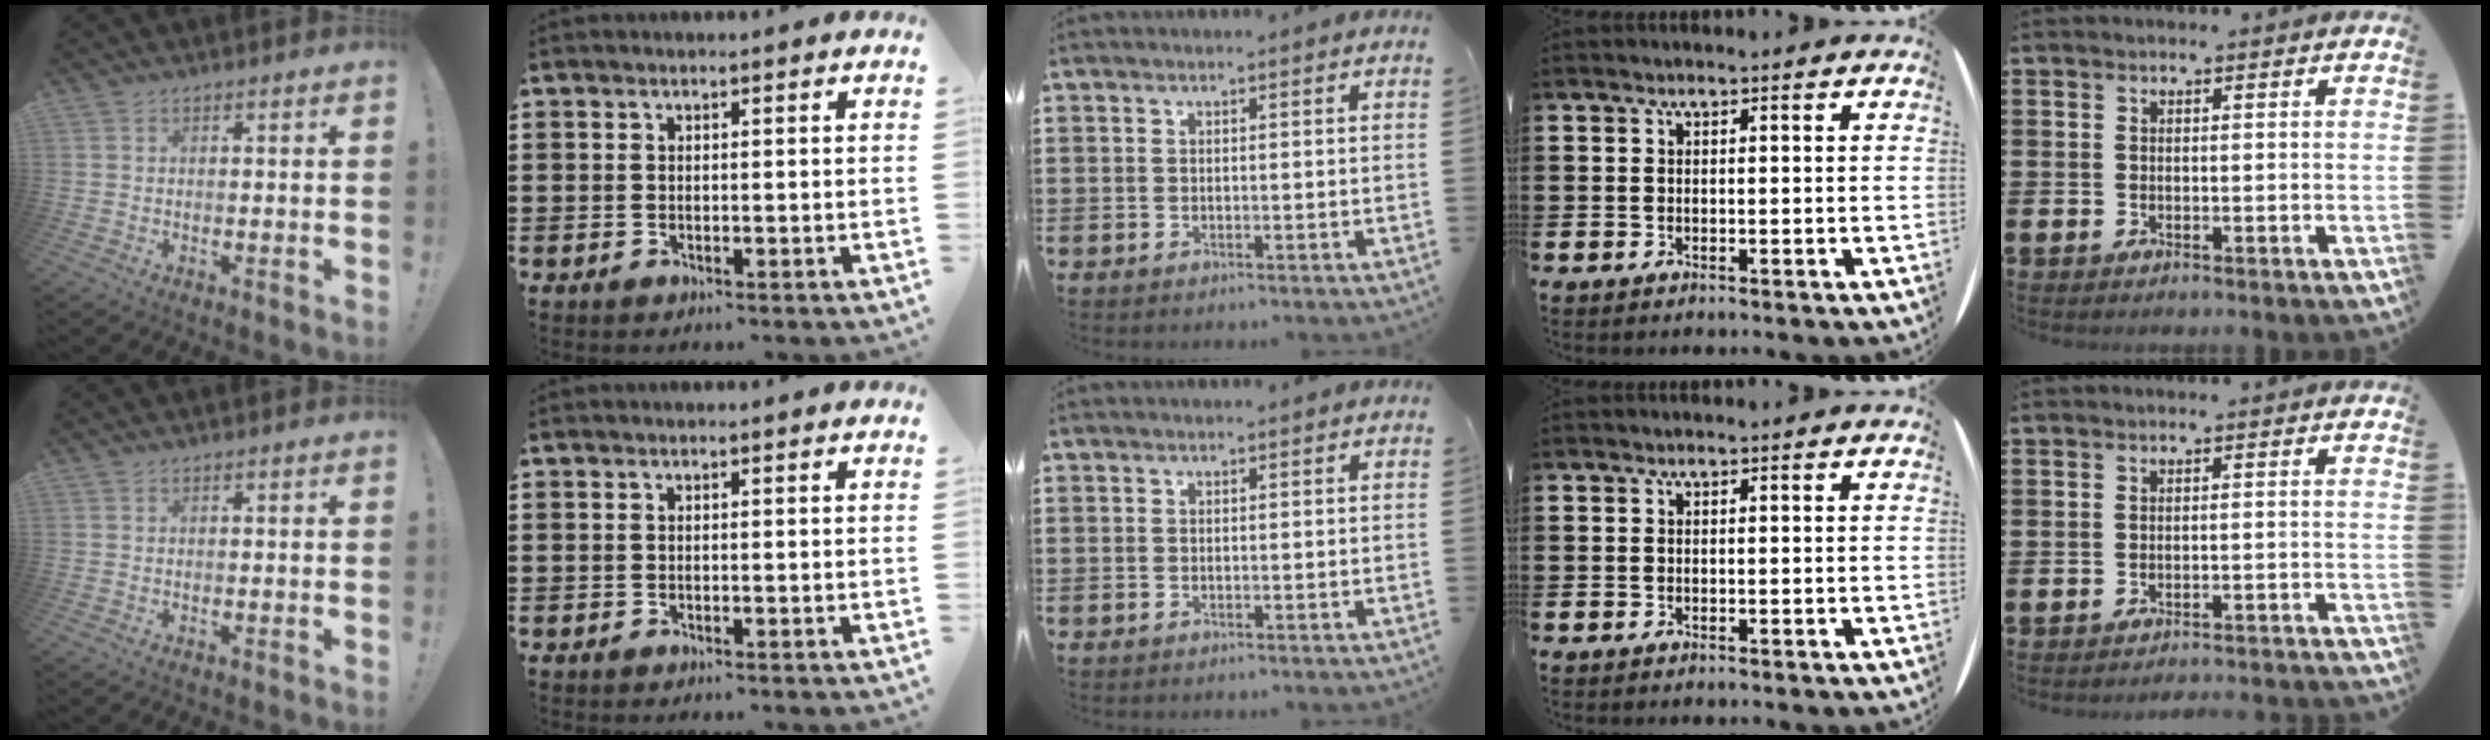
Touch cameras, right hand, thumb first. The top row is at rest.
{"little": {"total": 1.6, "force": [-1.6, -0.3, -0.1], "torque": [-0.001, 0.005, -0.034]}}